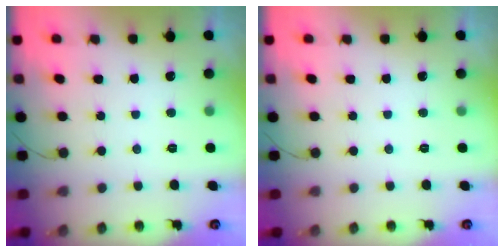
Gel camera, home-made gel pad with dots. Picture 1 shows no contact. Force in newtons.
{"total": 0.0}